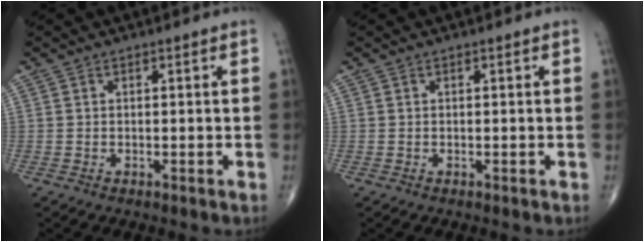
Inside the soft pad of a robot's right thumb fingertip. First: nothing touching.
{"total": 0.0}